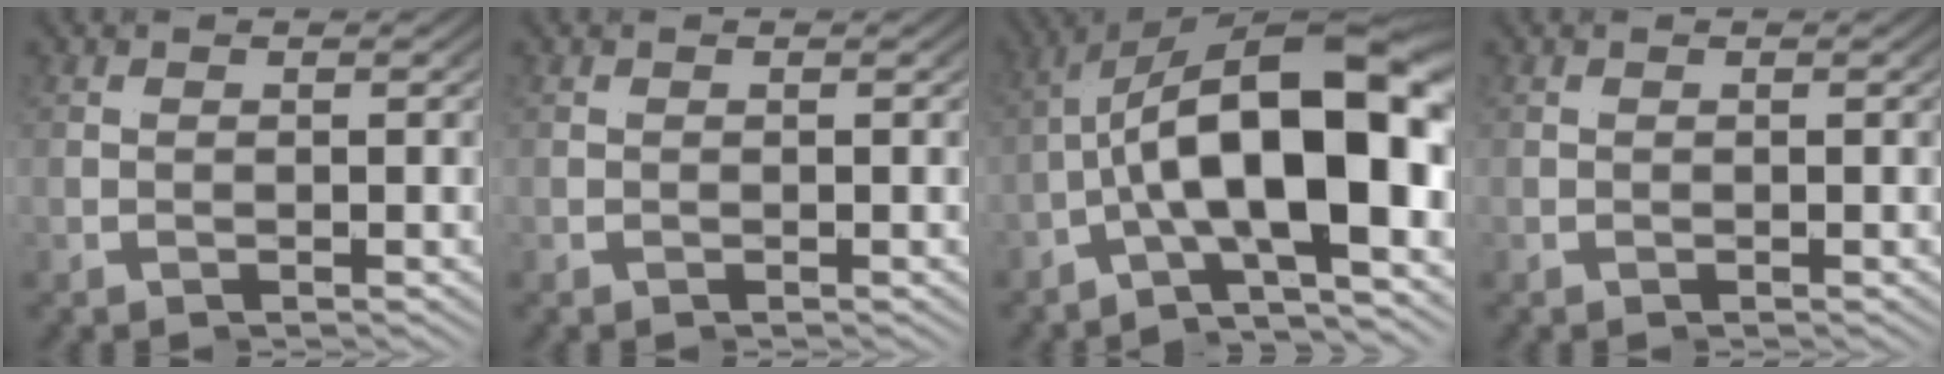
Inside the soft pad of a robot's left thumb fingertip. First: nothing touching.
{"total": 0.0}
{"total": 14.9, "force": [-1.8, 6.3, 13.4], "torque": [-0.211, -0.005, -0.036]}
{"total": 0.0}